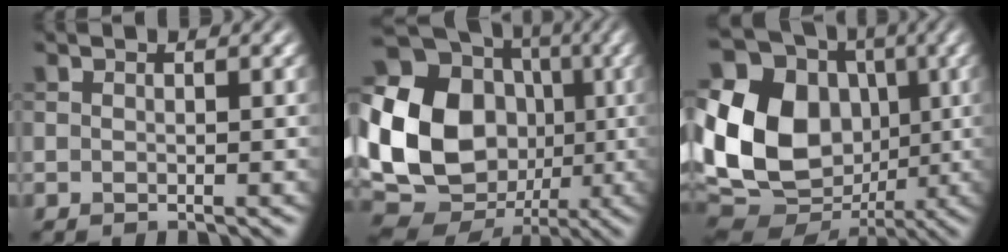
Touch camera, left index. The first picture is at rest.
{"total": 22.4, "force": [-0.6, 19.4, 11.2], "torque": [-0.256, 0.021, -0.048]}
{"total": 16.8, "force": [-0.5, 13.5, 10.0], "torque": [-0.235, 0.010, 0.001]}